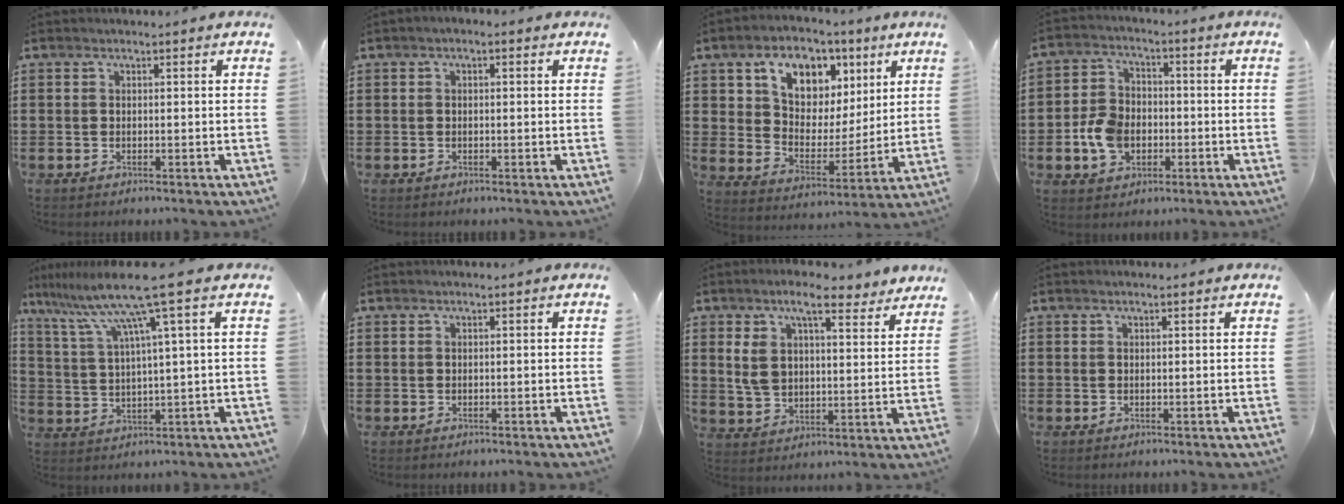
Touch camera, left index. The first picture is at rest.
{"total": 0.7, "force": [-0.3, 0.3, 0.6], "torque": [-0.012, -0.002, -0.006]}
{"total": 9.5, "force": [5.7, 6.5, 3.9], "torque": [-0.088, -0.014, 0.099]}
{"total": 7.1, "force": [-1.7, 5.5, 4.2], "torque": [-0.108, 0.006, -0.036]}
{"total": 10.5, "force": [6.4, -0.7, 8.4], "torque": [-0.196, -0.029, 0.099]}
{"total": 0.0}
{"total": 9.6, "force": [6.9, 3.1, 6.0], "torque": [-0.127, -0.013, 0.123]}
{"total": 0.6, "force": [0.5, 0.0, 0.4], "torque": [-0.008, 0.000, 0.009]}